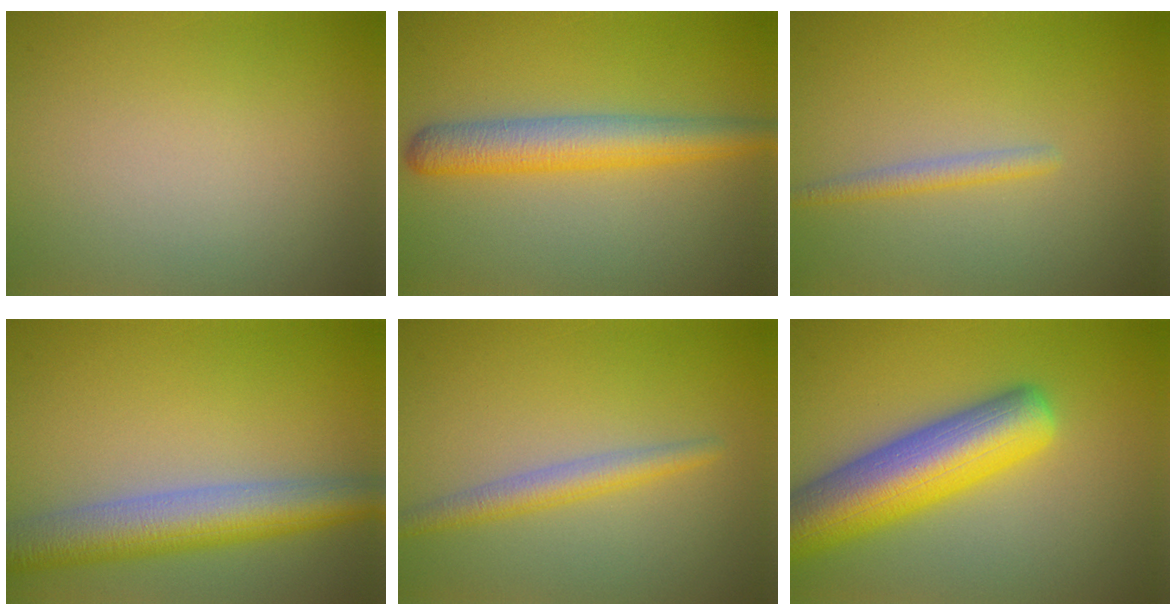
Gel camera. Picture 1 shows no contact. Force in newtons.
{"total": 4.9, "press": 4.9, "slide": 0.1}
{"total": 1.5, "press": 1.5, "slide": 0.1}
{"total": 7.1, "press": 7.1, "slide": 0.1}
{"total": 2.5, "press": 2.5, "slide": 0.0}
{"total": 9.8, "press": 9.8, "slide": 0.6}